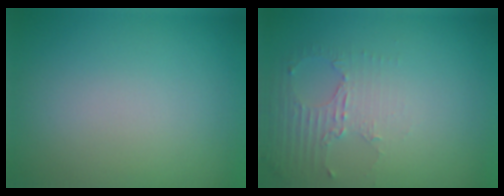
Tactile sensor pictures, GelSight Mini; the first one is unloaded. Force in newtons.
{"total": 2.5, "press": 1.8, "slide": 1.7}